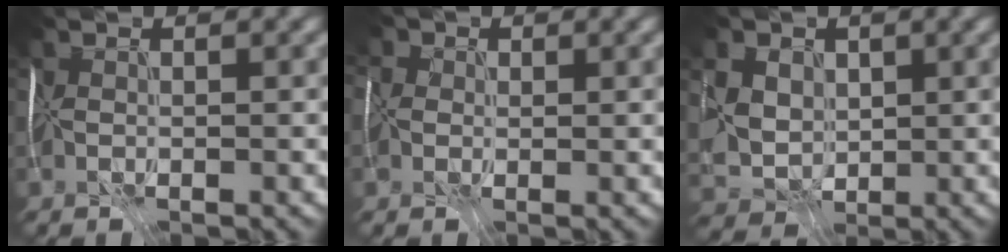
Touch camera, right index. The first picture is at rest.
{"total": 4.7, "force": [1.3, 3.7, 2.4], "torque": [-0.047, 0.027, -0.019]}
{"total": 7.2, "force": [2.3, 5.7, 3.8], "torque": [-0.075, 0.026, 0.029]}